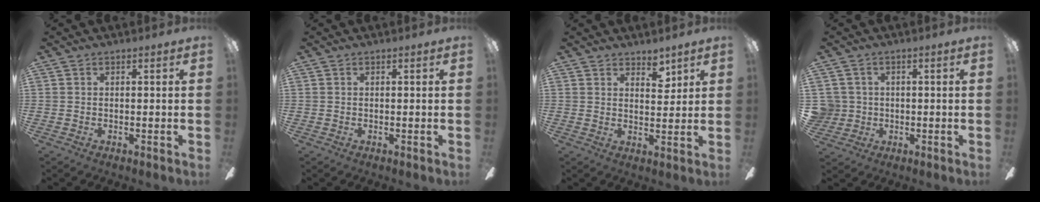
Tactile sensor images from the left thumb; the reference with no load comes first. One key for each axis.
{"total": 0.0}
{"total": 4.8, "fx": 4.0, "fy": 2.2, "fz": 1.6, "tx": 0.000, "ty": -0.026, "tz": 0.066}
{"total": 4.7, "fx": 0.5, "fy": 4.6, "fz": 0.6, "tx": -0.031, "ty": 0.013, "tz": 0.012}